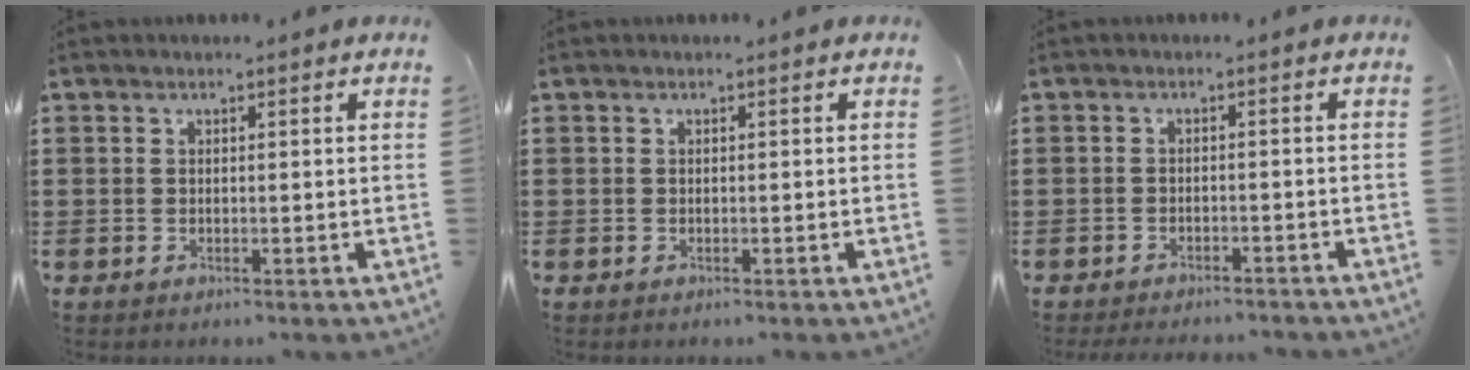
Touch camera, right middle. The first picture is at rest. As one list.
[{"total": 0.0}, {"total": 2.4, "force": [-2.4, 0.3, -0.1], "torque": [-0.004, 0.001, -0.053]}]